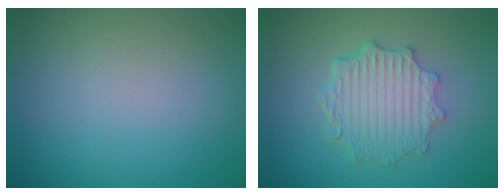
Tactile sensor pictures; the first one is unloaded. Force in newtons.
{"total": 4.7, "press": 3.8, "slide": 2.8}